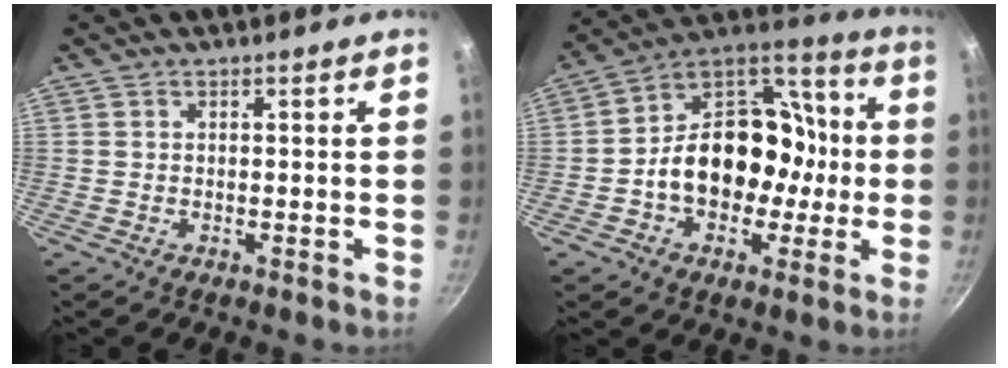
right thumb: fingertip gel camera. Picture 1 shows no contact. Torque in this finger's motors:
{"motor_torque": [2.44, 2.57, 1.79, -0.57, 0.13]}